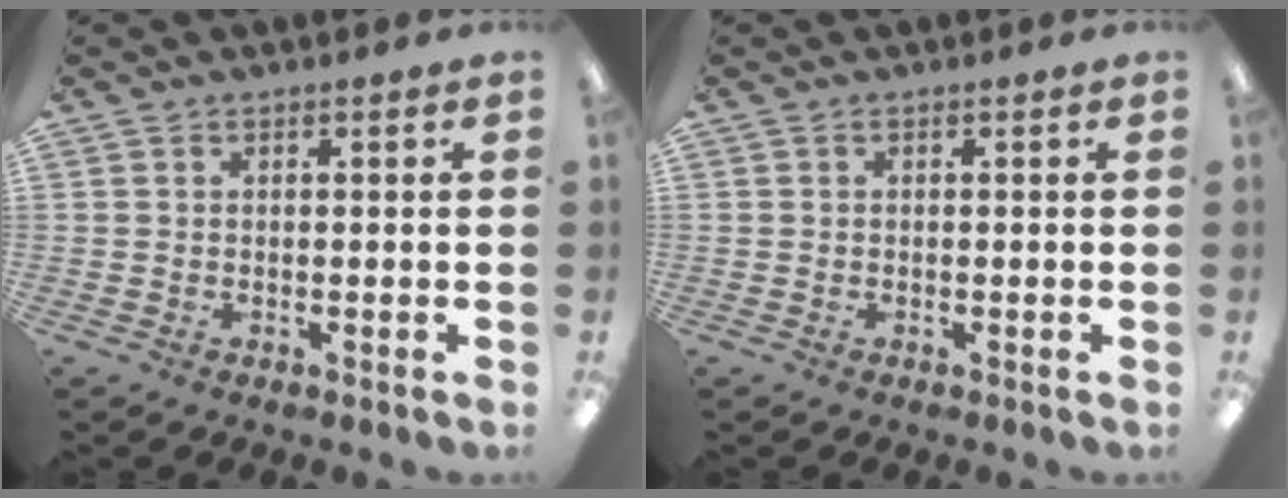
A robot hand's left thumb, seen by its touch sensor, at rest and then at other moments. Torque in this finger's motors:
{"motor_torque": [0.00, 0.00, -0.08, -0.08, -0.02]}